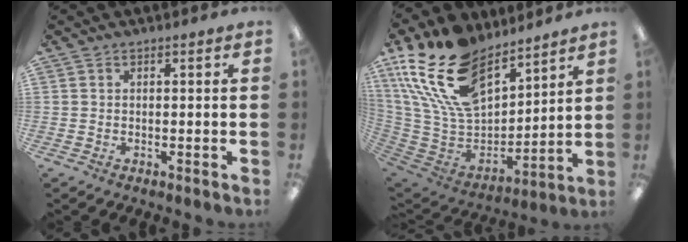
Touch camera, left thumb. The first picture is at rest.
{"total": 24.1, "force": [15.1, 13.4, 13.1], "torque": [-0.276, -0.084, 0.280]}